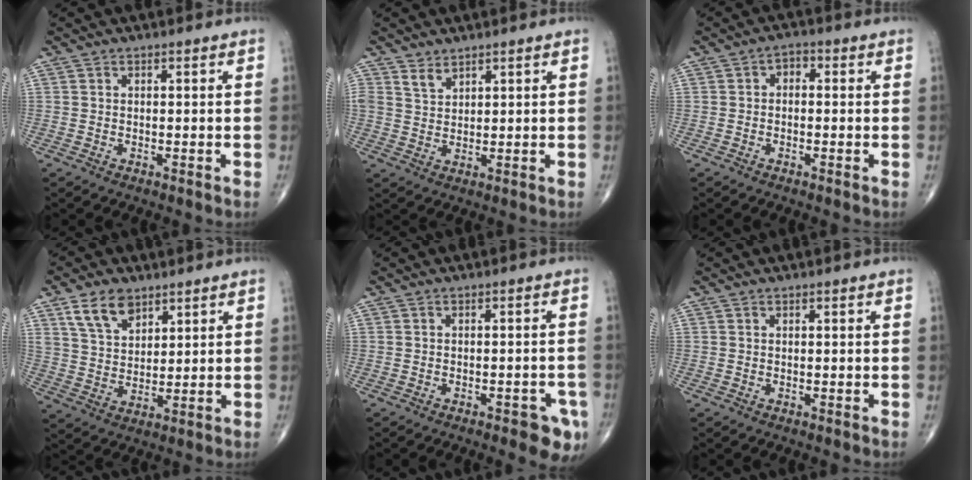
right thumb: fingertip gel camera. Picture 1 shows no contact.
{"total": 2.6, "force": [2.2, 1.3, 0.8], "torque": [-0.003, -0.019, 0.044]}
{"total": 2.4, "force": [0.0, 1.7, 1.7], "torque": [-0.011, 0.012, -0.012]}
{"total": 8.3, "force": [5.0, 4.9, 4.4], "torque": [-0.064, -0.025, 0.100]}
{"total": 5.9, "force": [-3.3, 2.2, 4.4], "torque": [-0.040, 0.014, -0.038]}
{"total": 0.0}